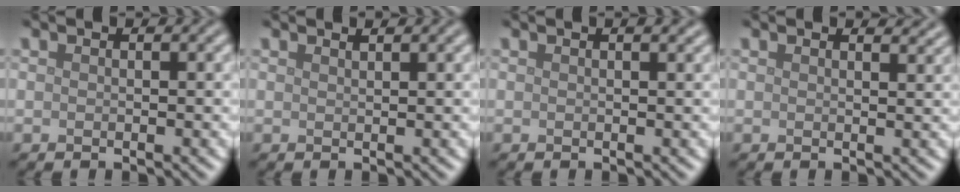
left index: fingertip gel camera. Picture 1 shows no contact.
{"total": 0.9, "force": [0.8, 0.2, 0.4], "torque": [-0.001, 0.000, 0.011]}
{"total": 1.3, "force": [0.9, 0.4, 0.9], "torque": [-0.010, 0.002, 0.012]}
{"total": 1.8, "force": [1.7, 0.5, 0.6], "torque": [-0.005, 0.000, 0.015]}